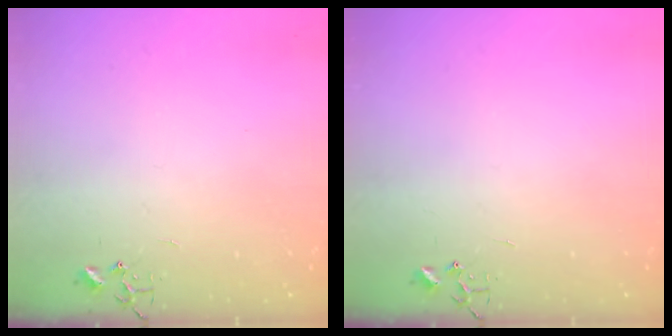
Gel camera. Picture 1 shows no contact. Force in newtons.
{"total": 0.0}